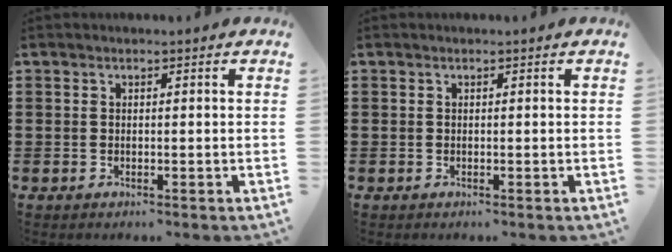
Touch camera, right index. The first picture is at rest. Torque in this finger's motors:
{"motor_torque": [-0.59, 1.54, 0.00, 0.01]}